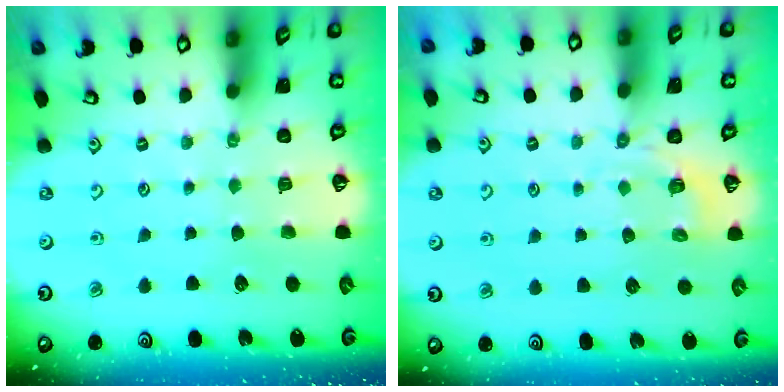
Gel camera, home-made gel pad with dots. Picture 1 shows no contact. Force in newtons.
{"total": 2.3, "press": 1.4, "slide": 1.8}